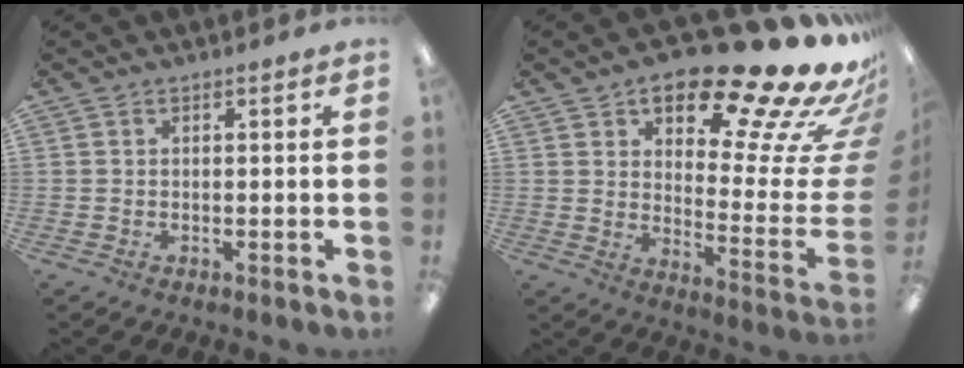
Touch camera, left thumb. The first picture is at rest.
{"total": 24.7, "force": [18.1, 7.0, 15.2], "torque": [-0.195, -0.135, 0.279]}